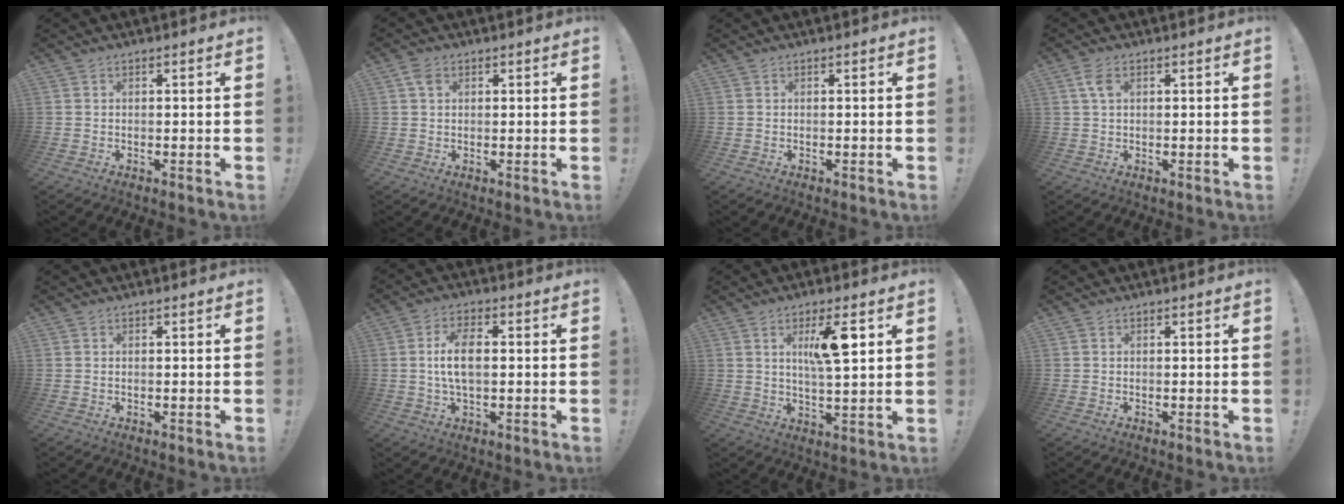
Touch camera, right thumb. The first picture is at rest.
{"total": 3.2, "force": [1.3, 2.0, 2.0], "torque": [-0.036, 0.002, 0.025]}
{"total": 0.0}
{"total": 3.8, "force": [1.3, 1.9, 3.0], "torque": [-0.064, 0.006, 0.025]}
{"total": 0.0}
{"total": 8.6, "force": [0.4, 4.2, 7.5], "torque": [-0.127, 0.000, 0.005]}
{"total": 9.0, "force": [3.4, 1.5, 8.2], "torque": [-0.128, -0.010, 0.045]}
{"total": 0.0}